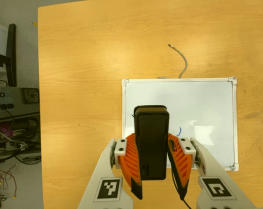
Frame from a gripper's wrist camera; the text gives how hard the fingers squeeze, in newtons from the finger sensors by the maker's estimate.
{"total": 7.2, "left": 6.2, "right": 8.1}